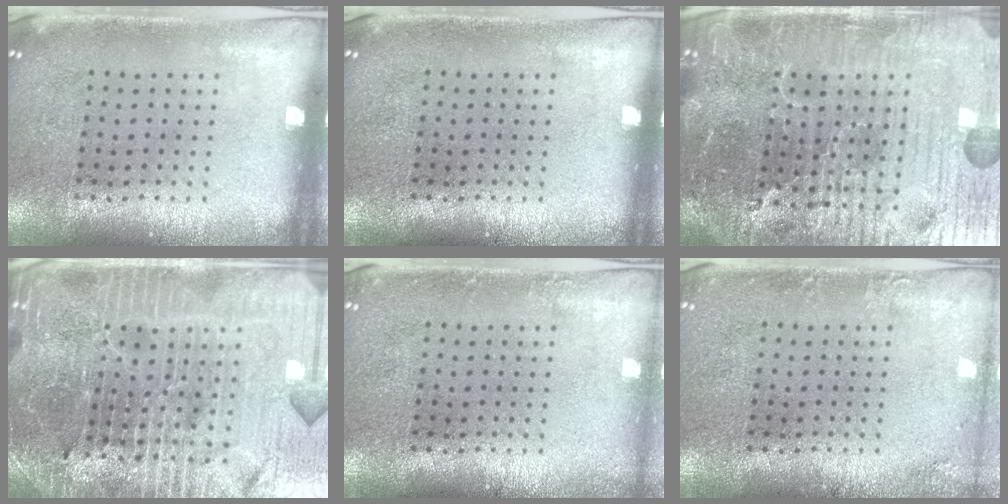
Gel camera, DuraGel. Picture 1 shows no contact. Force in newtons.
{"total": 0.0}
{"total": 7.2, "press": 6.5, "slide": 3.3}
{"total": 5.9, "press": 5.3, "slide": 2.4}
{"total": 0.7, "press": 0.7, "slide": 0.1}
{"total": 1.3, "press": 1.3, "slide": 0.0}